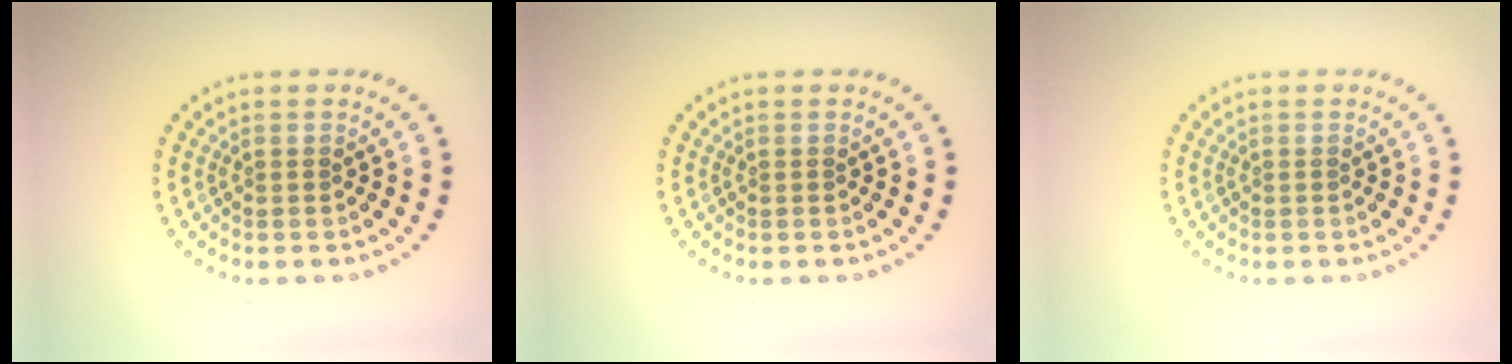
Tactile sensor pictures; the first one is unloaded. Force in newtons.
{"total": 0.0}
{"total": 0.0}